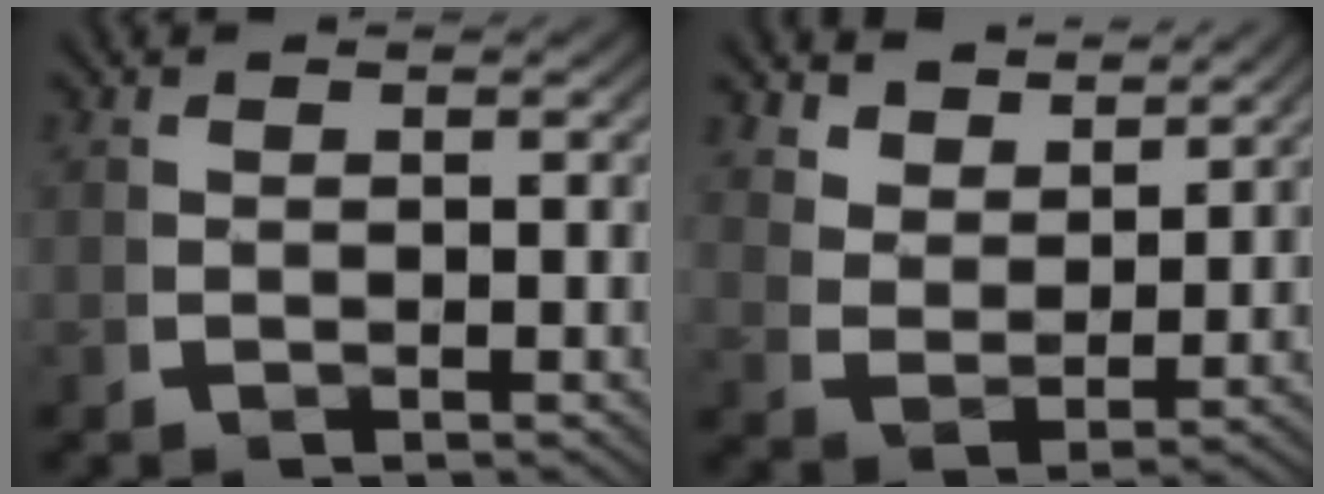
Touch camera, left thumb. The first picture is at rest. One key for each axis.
{"total": 3.9, "fx": 3.1, "fy": 1.7, "fz": 1.8, "tx": -0.033, "ty": -0.007, "tz": 0.064}